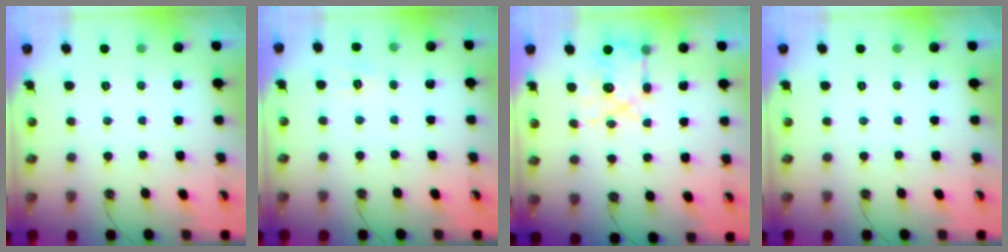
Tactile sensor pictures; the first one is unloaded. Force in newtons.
{"total": 6.0, "press": 5.9, "slide": 0.6}
{"total": 10.1, "press": 10.0, "slide": 0.6}
{"total": 0.0}